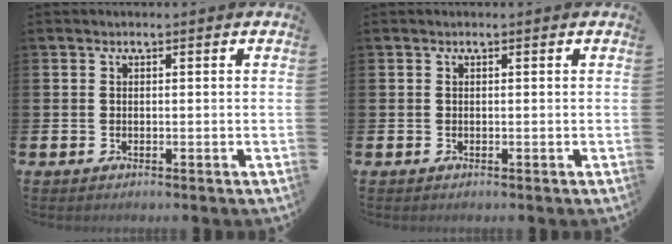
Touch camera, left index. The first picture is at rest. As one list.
[{"total": 0.0}]